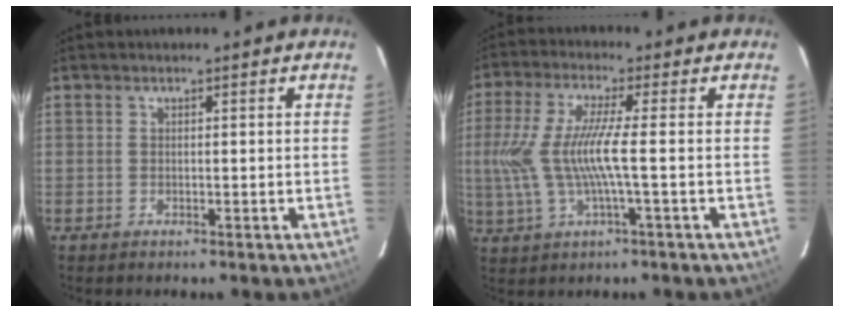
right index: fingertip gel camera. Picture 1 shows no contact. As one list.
[{"total": 10.0, "force": [-1.0, 0.7, 9.9], "torque": [-0.207, -0.004, -0.013]}]